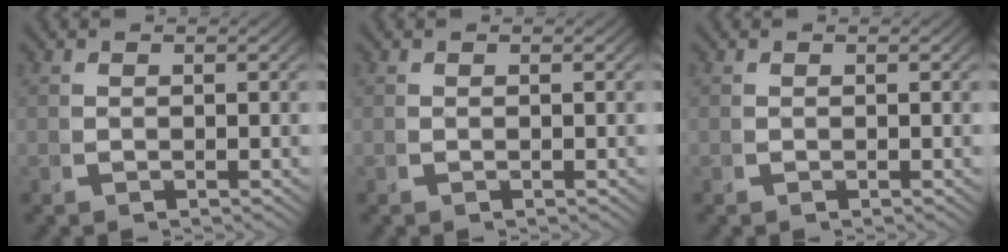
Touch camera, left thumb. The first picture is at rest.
{"total": 0.0}
{"total": 0.0}